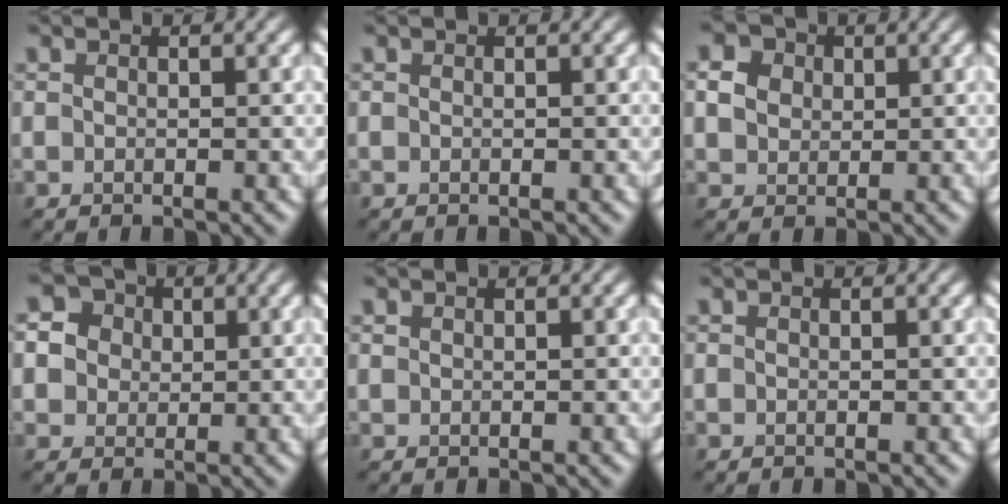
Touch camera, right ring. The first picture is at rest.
{"total": 0.0}
{"total": 1.0, "force": [0.2, 1.0, -0.2], "torque": [-0.019, 0.005, 0.031]}
{"total": 2.9, "force": [1.0, 2.7, 0.4], "torque": [-0.024, 0.015, 0.032]}
{"total": 1.0, "force": [-0.2, -0.7, -0.7], "torque": [-0.003, -0.004, 0.016]}
{"total": 0.0}